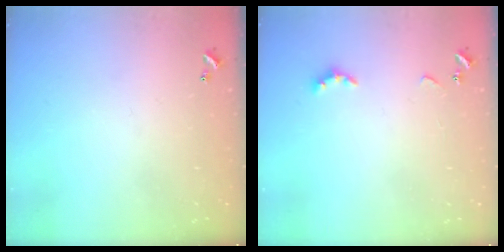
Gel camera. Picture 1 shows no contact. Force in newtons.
{"total": 2.9, "press": 2.8, "slide": 0.6}